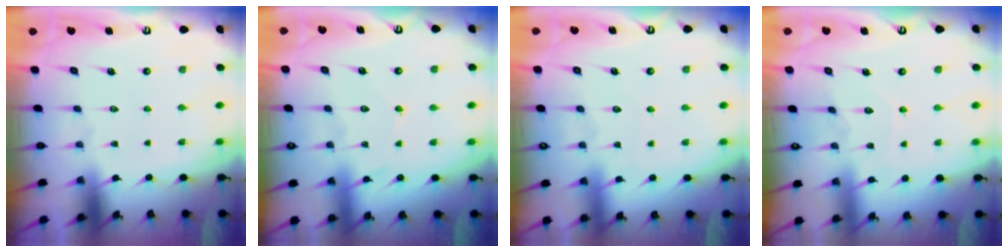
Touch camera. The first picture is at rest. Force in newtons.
{"total": 5.3, "press": 5.2, "slide": 0.5}
{"total": 3.1, "press": 3.0, "slide": 0.3}
{"total": 5.2, "press": 5.2, "slide": 0.5}